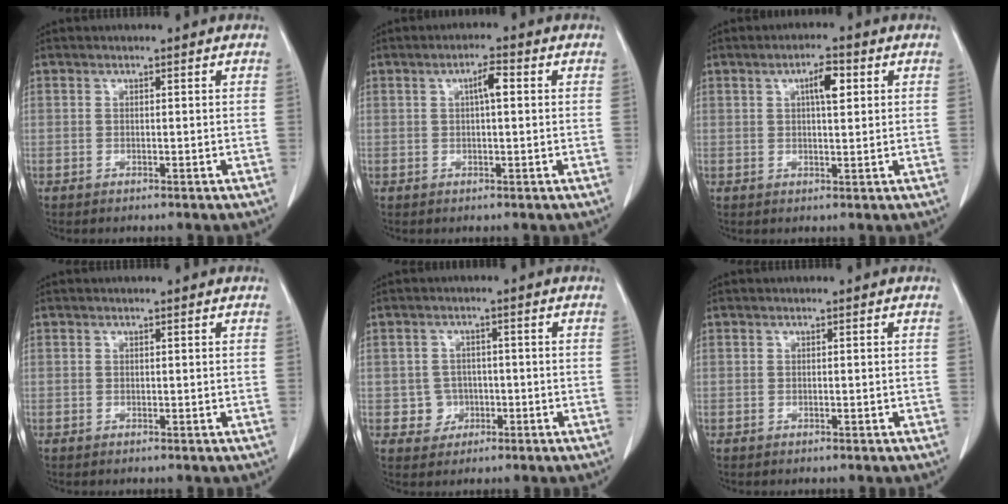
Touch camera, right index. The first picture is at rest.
{"total": 3.1, "force": [0.7, 0.5, 2.9], "torque": [-0.050, 0.007, 0.010]}
{"total": 4.2, "force": [1.4, 1.0, 3.8], "torque": [-0.065, 0.006, 0.023]}
{"total": 0.0}
{"total": 3.5, "force": [-0.8, 3.4, 0.2], "torque": [0.010, 0.011, -0.009]}
{"total": 0.0}